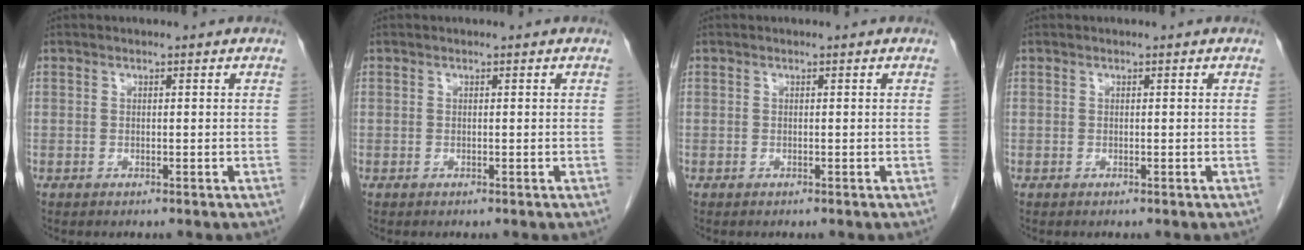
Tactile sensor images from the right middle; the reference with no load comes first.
{"total": 0.0}
{"total": 0.0}
{"total": 0.0}